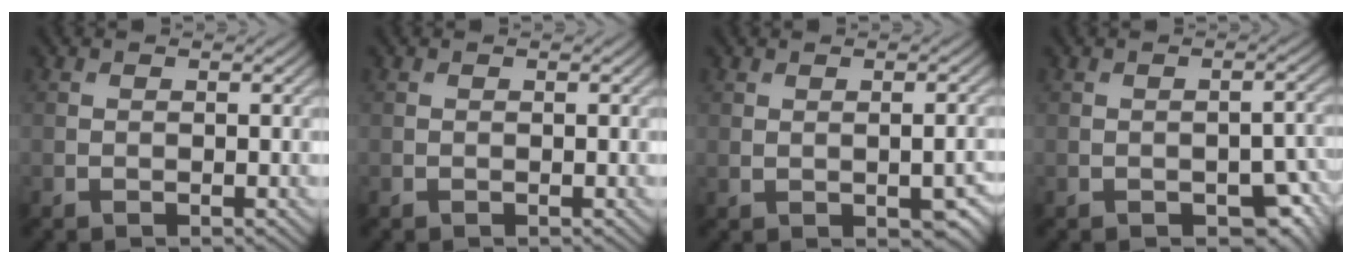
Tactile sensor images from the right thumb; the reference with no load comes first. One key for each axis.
{"total": 0.0}
{"total": 4.5, "fx": -0.9, "fy": 2.2, "fz": 3.8, "tx": -0.052, "ty": -0.016, "tz": 0.001}
{"total": 5.0, "fx": -2.4, "fy": 2.5, "fz": 3.6, "tx": -0.047, "ty": -0.010, "tz": -0.025}